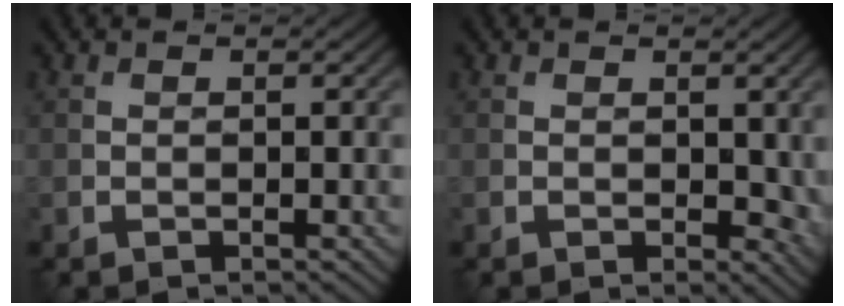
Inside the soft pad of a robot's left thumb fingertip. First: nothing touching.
{"total": 2.7, "force": [0.3, 1.8, 2.0], "torque": [-0.026, -0.008, 0.008]}